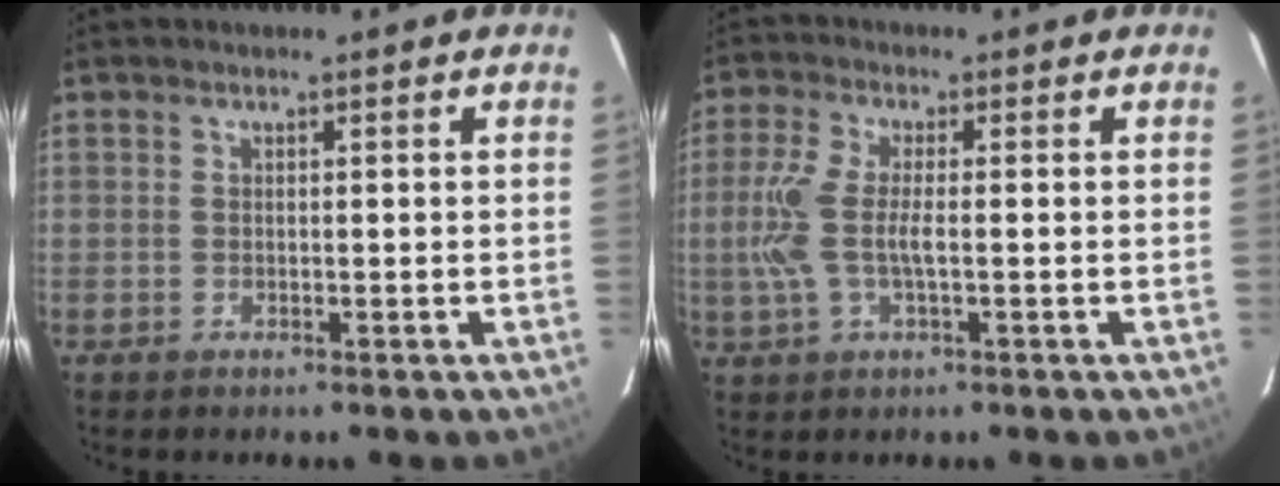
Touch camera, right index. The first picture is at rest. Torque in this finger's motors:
{"motor_torque": [0.67, -0.45, 0.44, 0.15]}